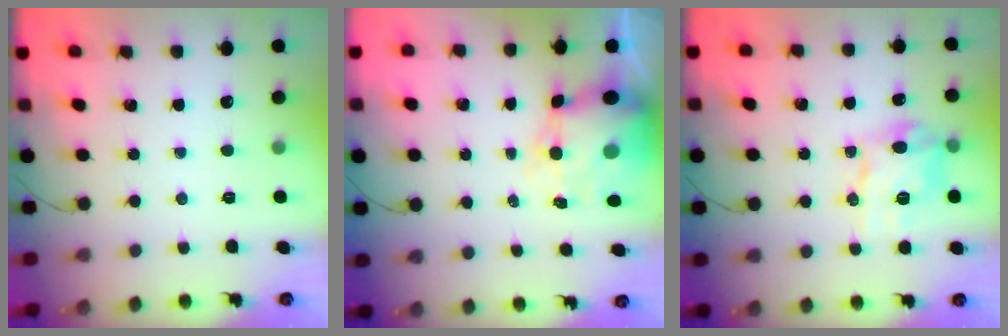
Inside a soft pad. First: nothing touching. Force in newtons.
{"total": 9.6, "press": 9.2, "slide": 2.7}
{"total": 10.9, "press": 10.8, "slide": 1.3}